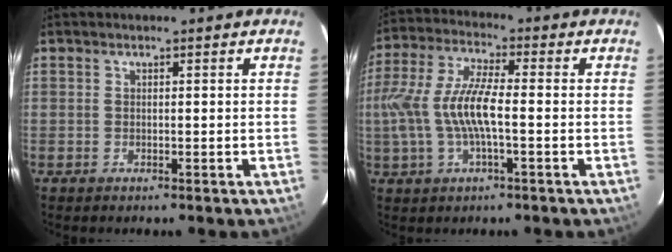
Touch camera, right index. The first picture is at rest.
{"total": 11.3, "force": [-1.6, 2.9, 10.8], "torque": [-0.228, 0.002, -0.028]}